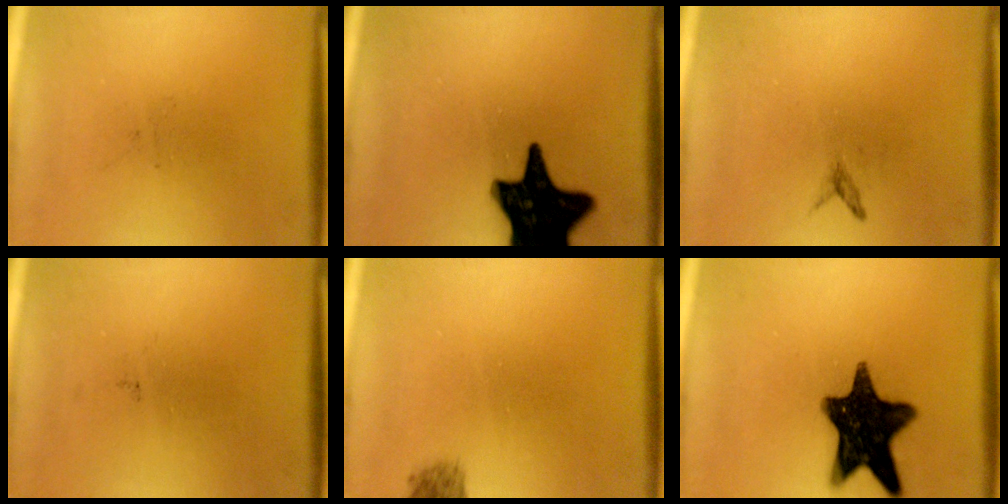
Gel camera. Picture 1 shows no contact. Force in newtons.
{"total": 18.7}
{"total": 0.7}
{"total": 0.0}
{"total": 1.4}
{"total": 15.3}